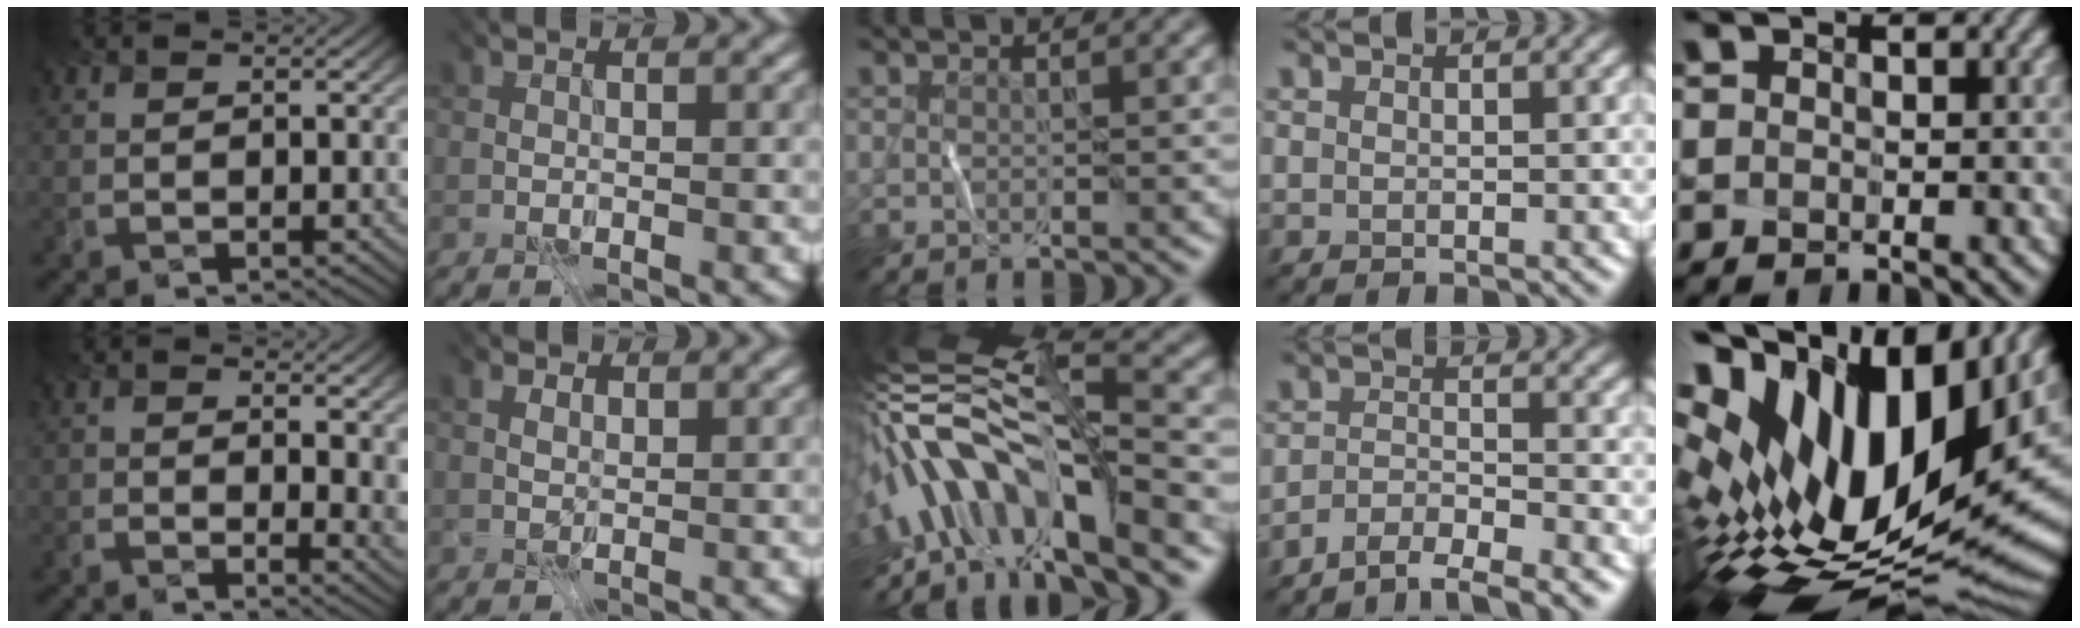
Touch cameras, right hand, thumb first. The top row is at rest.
{"thumb": {"total": 7.4, "force": [3.1, 2.9, 6.1], "torque": [-0.095, 0.007, 0.044]}, "index": {"total": 1.3, "force": [0.5, 1.0, 0.7], "torque": [-0.025, -0.004, 0.015]}, "middle": {"total": 10.7, "force": [-5.3, 3.3, 8.7], "torque": [-0.151, 0.034, -0.091]}, "ring": {"total": 3.2, "force": [-2.8, 0.5, 1.5], "torque": [-0.025, 0.002, -0.057]}, "little": {"total": 18.0, "force": [3.5, 8.8, 15.3], "torque": [-0.278, -0.030, 0.100]}}